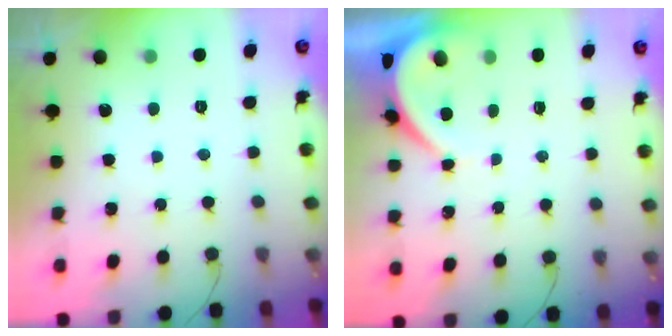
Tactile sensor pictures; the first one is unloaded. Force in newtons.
{"total": 3.4, "press": 3.4, "slide": 0.5}